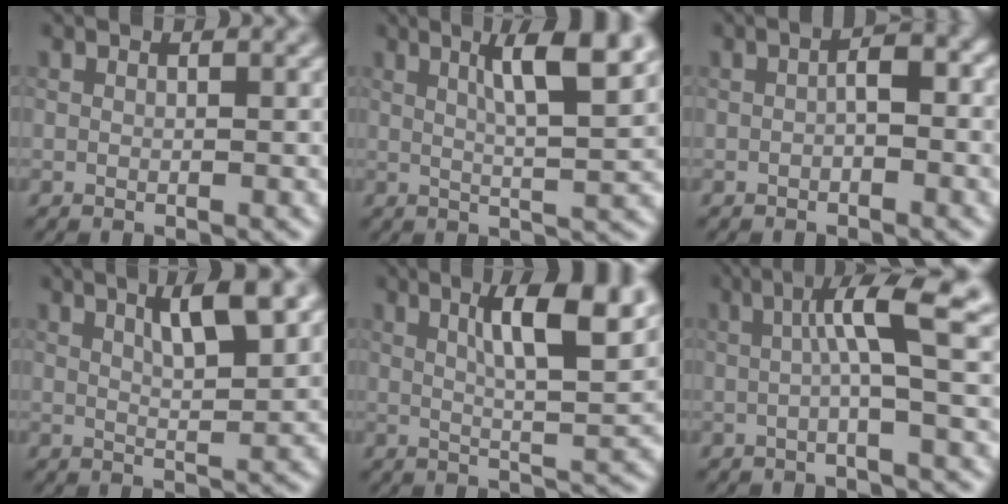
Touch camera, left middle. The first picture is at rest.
{"total": 6.6, "force": [2.7, 1.3, 5.8], "torque": [-0.082, 0.005, 0.044]}
{"total": 1.9, "force": [-0.6, 0.7, 1.7], "torque": [-0.031, 0.007, -0.013]}
{"total": 5.1, "force": [2.5, 1.1, 4.3], "torque": [-0.066, 0.003, 0.039]}
{"total": 8.5, "force": [3.5, 2.0, 7.5], "torque": [-0.106, 0.007, 0.055]}
{"total": 5.7, "force": [0.9, 0.6, 5.6], "torque": [-0.098, 0.012, 0.008]}